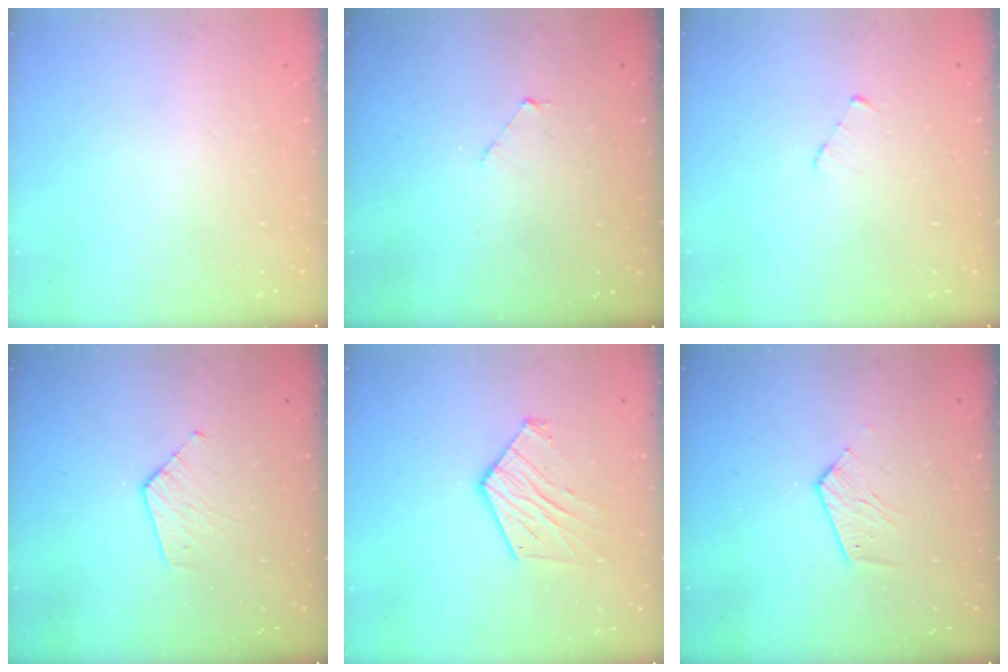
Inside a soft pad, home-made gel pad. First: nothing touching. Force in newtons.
{"total": 1.9, "press": 1.9, "slide": 0.2}
{"total": 2.7, "press": 2.7, "slide": 0.3}
{"total": 4.2, "press": 4.2, "slide": 0.3}
{"total": 11.2, "press": 11.2, "slide": 0.6}
{"total": 6.8, "press": 6.8, "slide": 0.3}